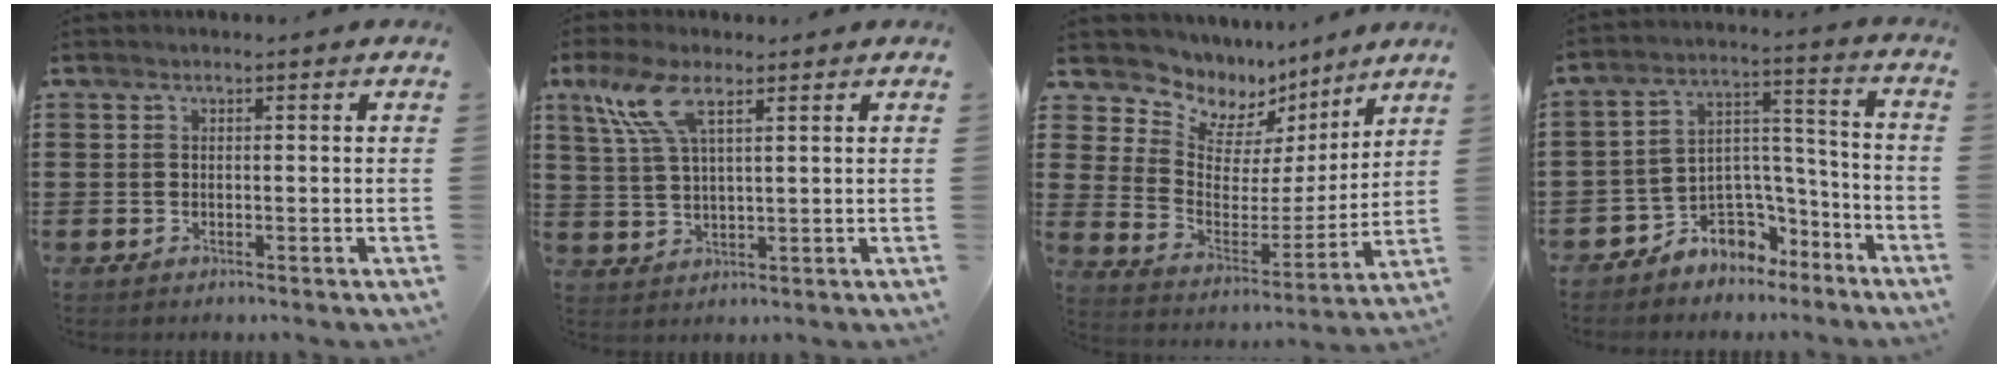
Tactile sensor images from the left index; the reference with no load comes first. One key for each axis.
{"total": 7.5, "fx": 4.3, "fy": 2.0, "fz": 5.9, "tx": -0.143, "ty": 0.004, "tz": 0.072}
{"total": 6.6, "fx": 5.3, "fy": 3.9, "fz": 0.6, "tx": -0.048, "ty": -0.050, "tz": 0.092}
{"total": 6.5, "fx": -5.2, "fy": 3.8, "fz": 0.7, "tx": -0.016, "ty": 0.016, "tz": -0.097}